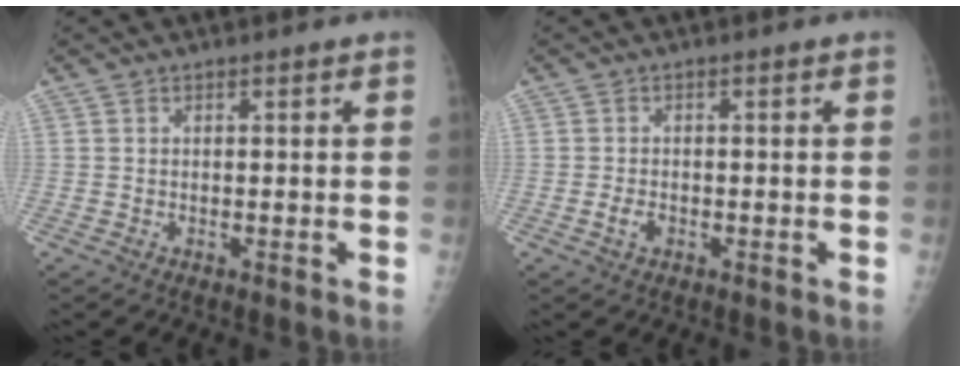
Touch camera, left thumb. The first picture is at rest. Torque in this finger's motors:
{"motor_torque": [-0.30, 0.39, 0.24, 0.07, 0.03]}